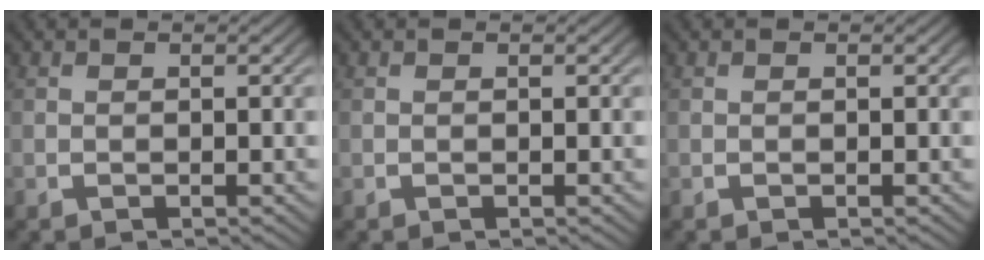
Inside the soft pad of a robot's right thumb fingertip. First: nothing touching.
{"total": 0.0}
{"total": 0.0}